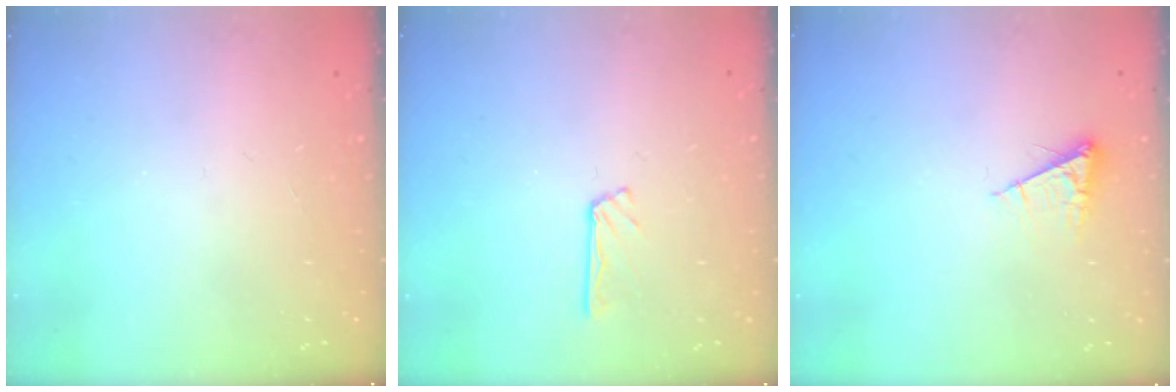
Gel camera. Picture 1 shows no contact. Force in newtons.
{"total": 3.7, "press": 3.7, "slide": 0.4}
{"total": 4.9, "press": 4.8, "slide": 0.8}